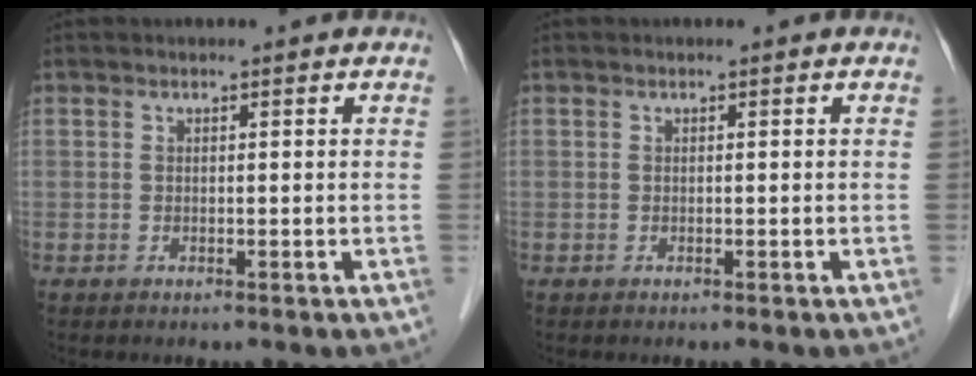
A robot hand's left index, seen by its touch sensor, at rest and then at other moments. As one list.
[{"total": 0.0}]